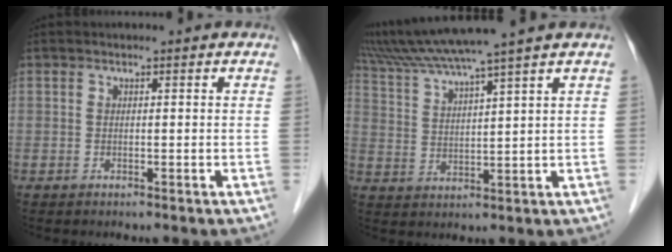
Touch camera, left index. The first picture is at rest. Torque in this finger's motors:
{"motor_torque": [0.93, -1.21, 0.29, 0.21]}